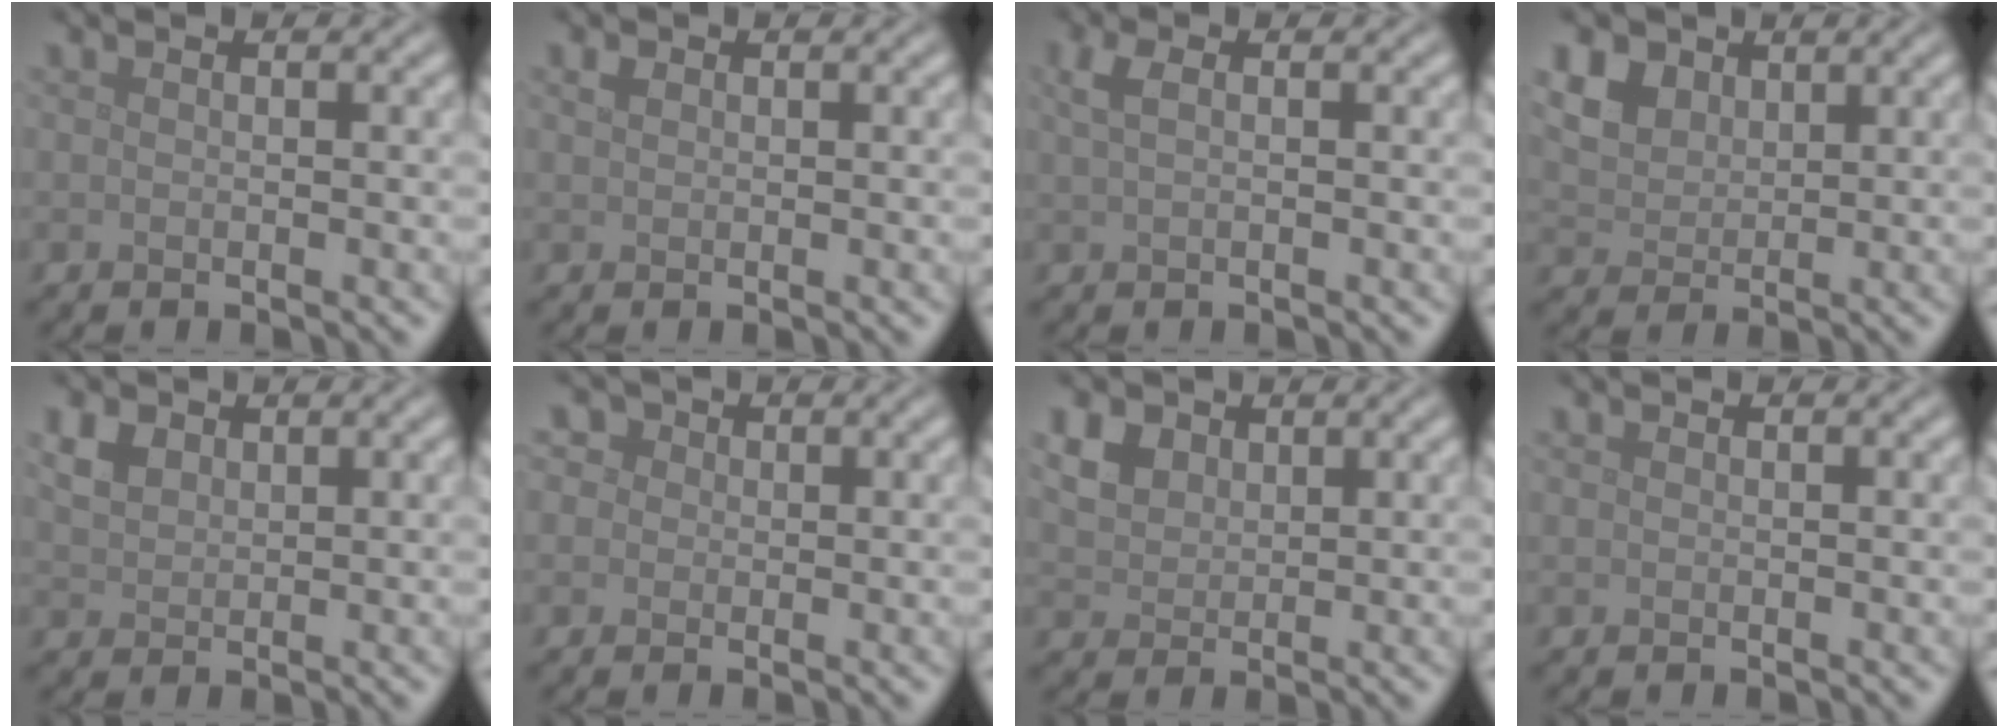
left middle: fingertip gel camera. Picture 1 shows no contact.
{"total": 0.8, "force": [0.4, 0.6, 0.4], "torque": [-0.008, 0.000, 0.008]}
{"total": 1.7, "force": [0.7, 0.7, 1.4], "torque": [-0.031, 0.007, 0.011]}
{"total": 5.8, "force": [3.2, 4.0, 2.7], "torque": [-0.097, 0.009, 0.065]}
{"total": 2.4, "force": [1.3, 1.6, 1.2], "torque": [-0.029, 0.003, 0.026]}
{"total": 3.2, "force": [1.5, 2.5, 1.3], "torque": [-0.016, 0.016, 0.002]}
{"total": 5.0, "force": [2.8, 3.5, 2.4], "torque": [-0.078, 0.008, 0.055]}
{"total": 0.0}